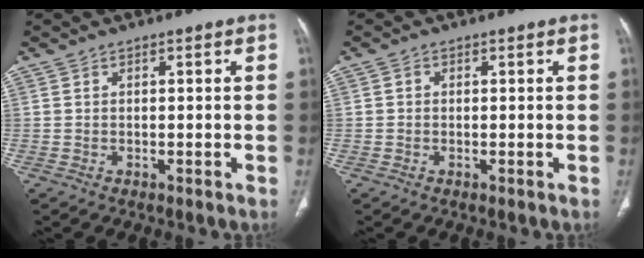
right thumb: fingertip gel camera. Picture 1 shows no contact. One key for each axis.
{"total": 0.8, "fx": 0.0, "fy": 0.7, "fz": 0.3, "tx": -0.003, "ty": 0.002, "tz": -0.001}